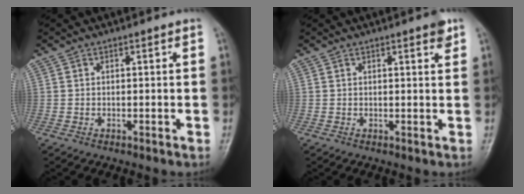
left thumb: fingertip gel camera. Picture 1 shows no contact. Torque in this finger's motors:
{"motor_torque": [1.14, 0.89, 0.14, -0.27, 0.00]}